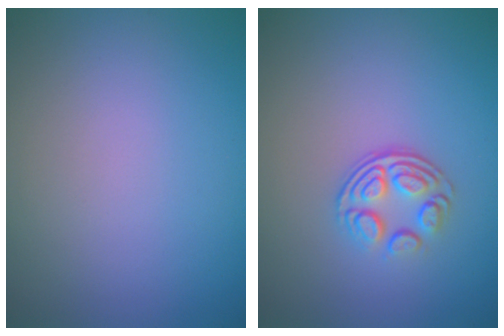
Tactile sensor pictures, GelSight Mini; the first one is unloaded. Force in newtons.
{"total": 3.6, "press": 2.4, "slide": 2.6}